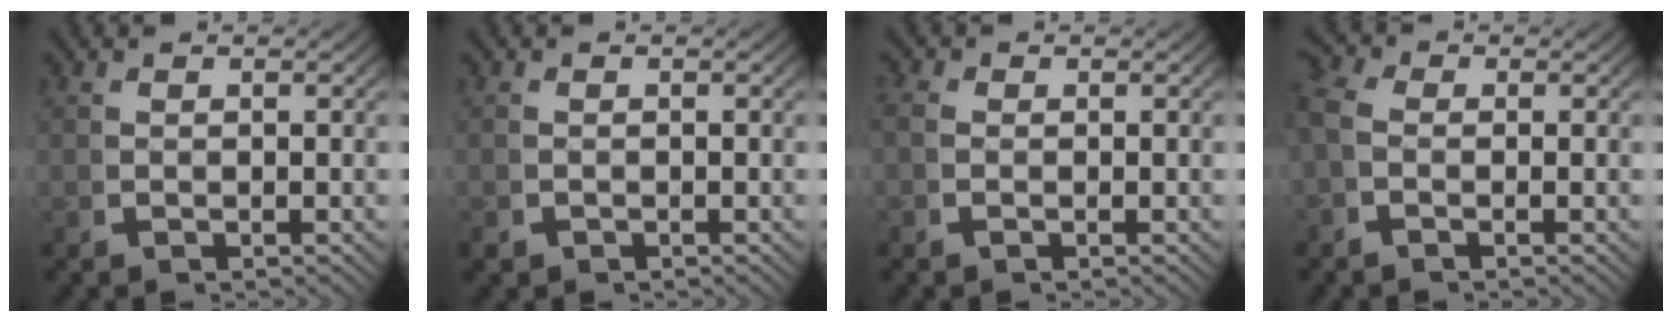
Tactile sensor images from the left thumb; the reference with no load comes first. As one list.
[{"total": 1.0, "force": [-0.8, 0.6, 0.1], "torque": [-0.001, -0.012, -0.013]}, {"total": 1.0, "force": [-0.3, 0.9, 0.5], "torque": [-0.017, -0.005, -0.007]}, {"total": 2.9, "force": [-0.3, 2.4, 1.5], "torque": [-0.037, 0.002, -0.018]}]